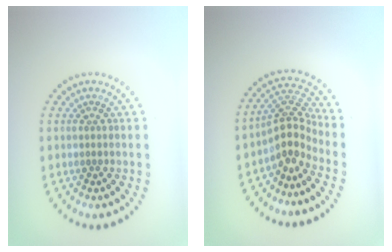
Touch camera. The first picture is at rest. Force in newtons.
{"total": 3.6, "press": 2.6, "slide": 2.4}